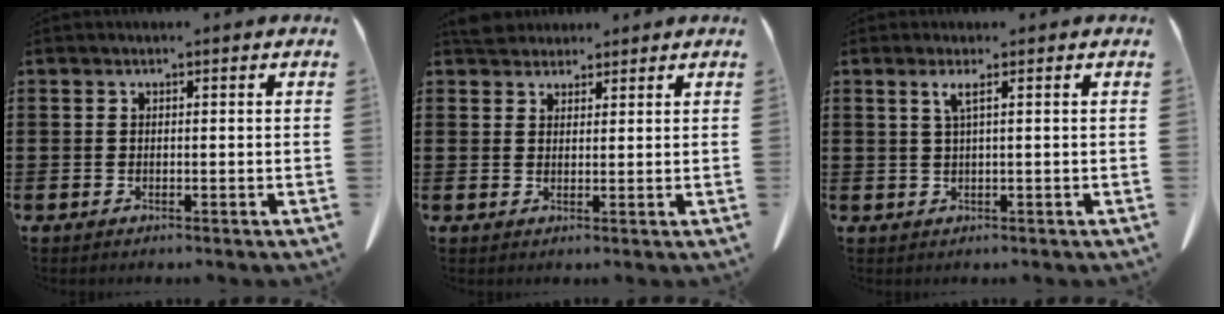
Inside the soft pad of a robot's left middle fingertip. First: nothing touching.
{"total": 3.3, "force": [3.0, 1.2, 0.6], "torque": [-0.012, -0.004, 0.059]}
{"total": 1.9, "force": [0.6, -0.3, 1.8], "torque": [-0.036, -0.004, 0.011]}